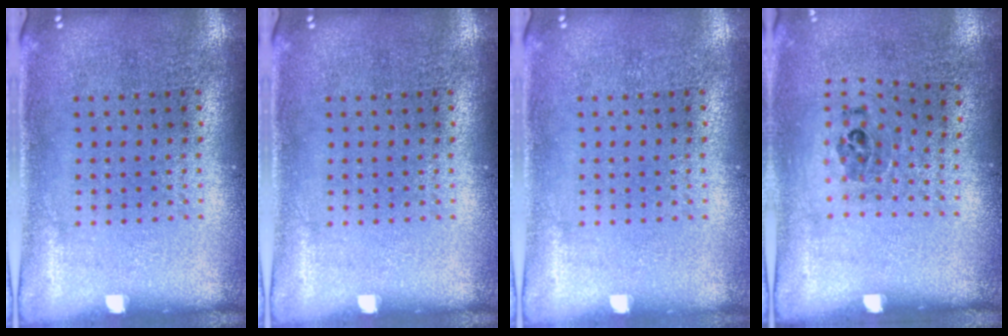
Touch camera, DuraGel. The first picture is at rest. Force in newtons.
{"total": 0.0}
{"total": 0.0}
{"total": 1.1, "press": 0.7, "slide": 0.8}